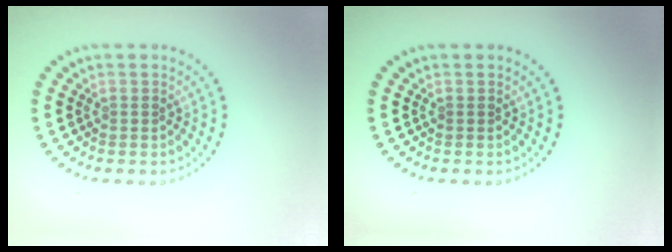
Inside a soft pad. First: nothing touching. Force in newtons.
{"total": 0.0}